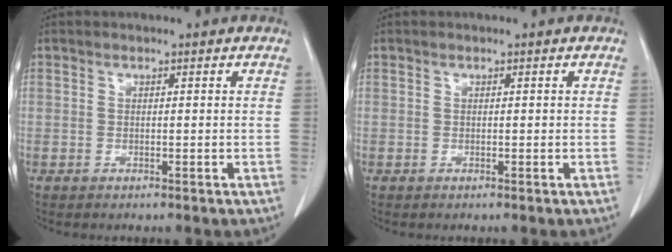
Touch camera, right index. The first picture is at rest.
{"total": 0.0}